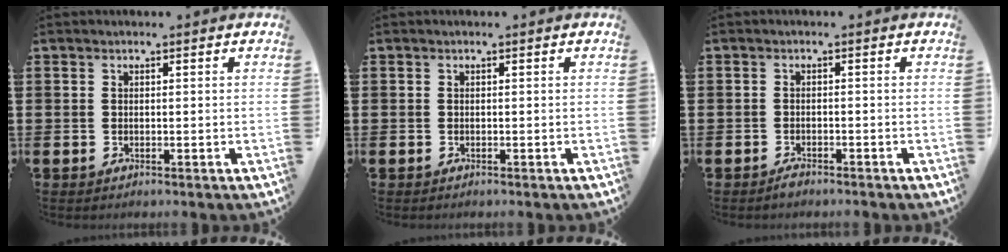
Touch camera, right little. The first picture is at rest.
{"total": 0.0}
{"total": 1.0, "force": [-0.9, 0.3, 0.3], "torque": [-0.008, 0.000, -0.019]}